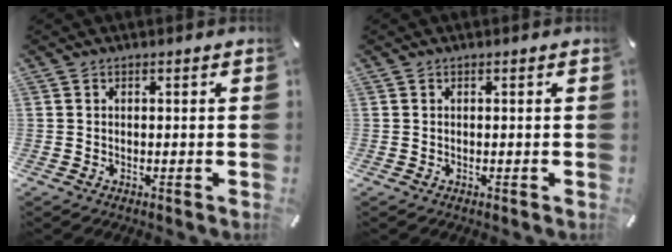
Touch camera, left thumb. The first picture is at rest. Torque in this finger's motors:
{"motor_torque": [0.00, 0.00, 0.00, 0.00, 0.00]}